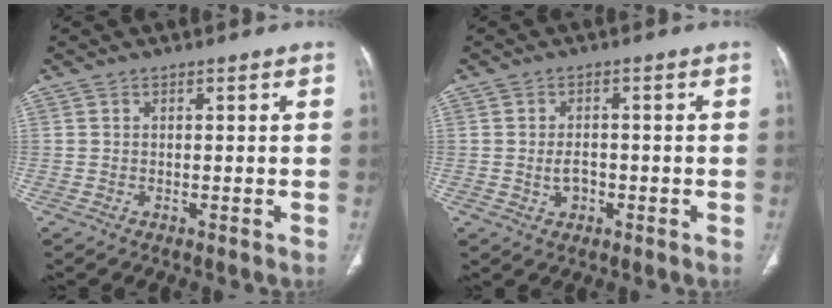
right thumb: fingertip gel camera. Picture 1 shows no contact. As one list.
[{"total": 3.1, "force": [-0.7, 2.2, 2.0], "torque": [-0.030, 0.008, -0.011]}]